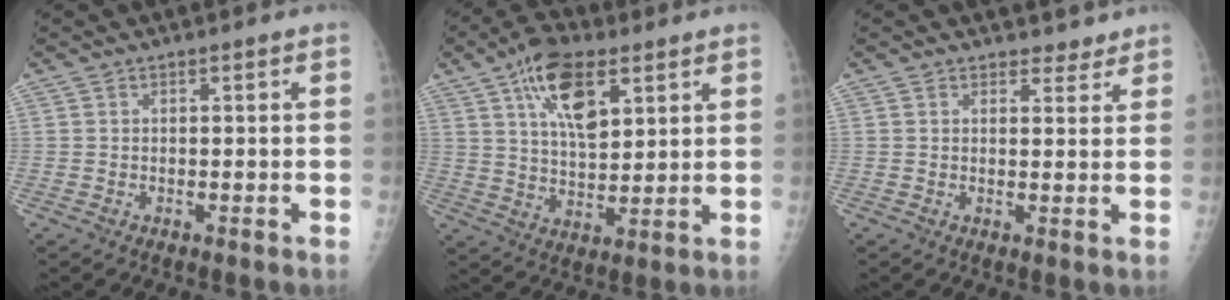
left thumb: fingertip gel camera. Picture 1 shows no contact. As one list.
[{"total": 12.8, "force": [6.0, 6.1, 9.4], "torque": [-0.139, -0.017, 0.106]}, {"total": 2.7, "force": [2.4, 1.4, 0.1], "torque": [0.020, -0.016, 0.025]}]